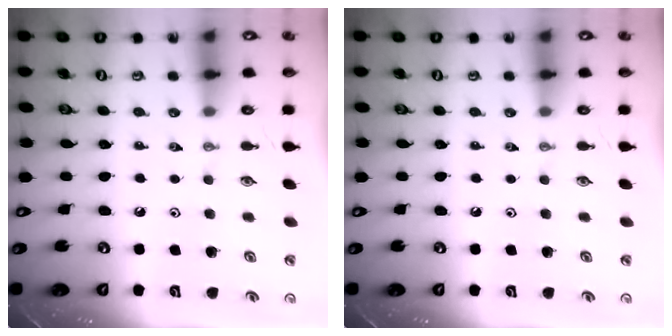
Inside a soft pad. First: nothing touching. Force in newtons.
{"total": 0.0}